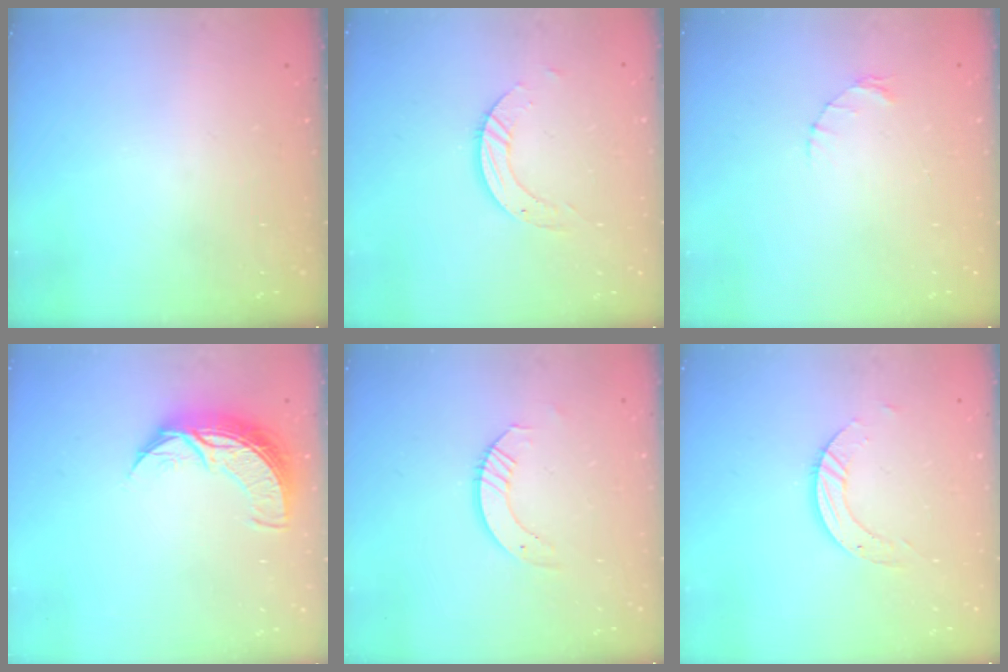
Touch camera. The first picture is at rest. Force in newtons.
{"total": 4.5, "press": 4.5, "slide": 0.1}
{"total": 2.0, "press": 2.0, "slide": 0.4}
{"total": 9.5, "press": 9.5, "slide": 0.6}
{"total": 5.8, "press": 5.8, "slide": 0.4}
{"total": 4.5, "press": 4.5, "slide": 0.1}